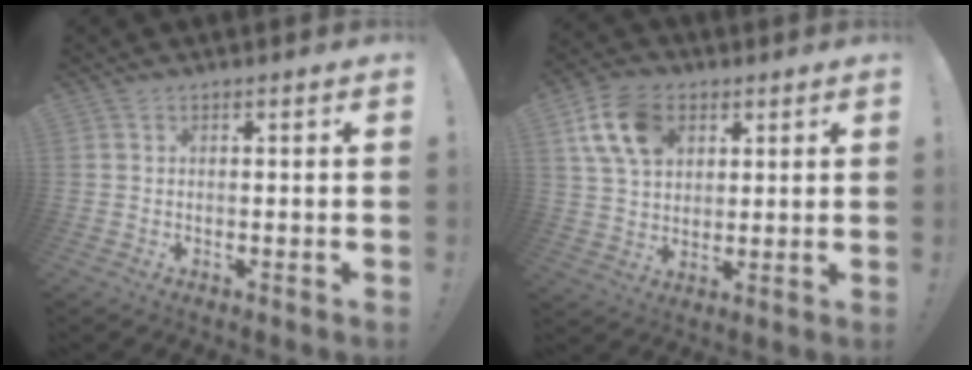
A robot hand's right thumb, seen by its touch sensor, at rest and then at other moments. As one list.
[{"total": 13.9, "force": [5.7, 9.8, 8.0], "torque": [-0.143, -0.005, 0.114]}]